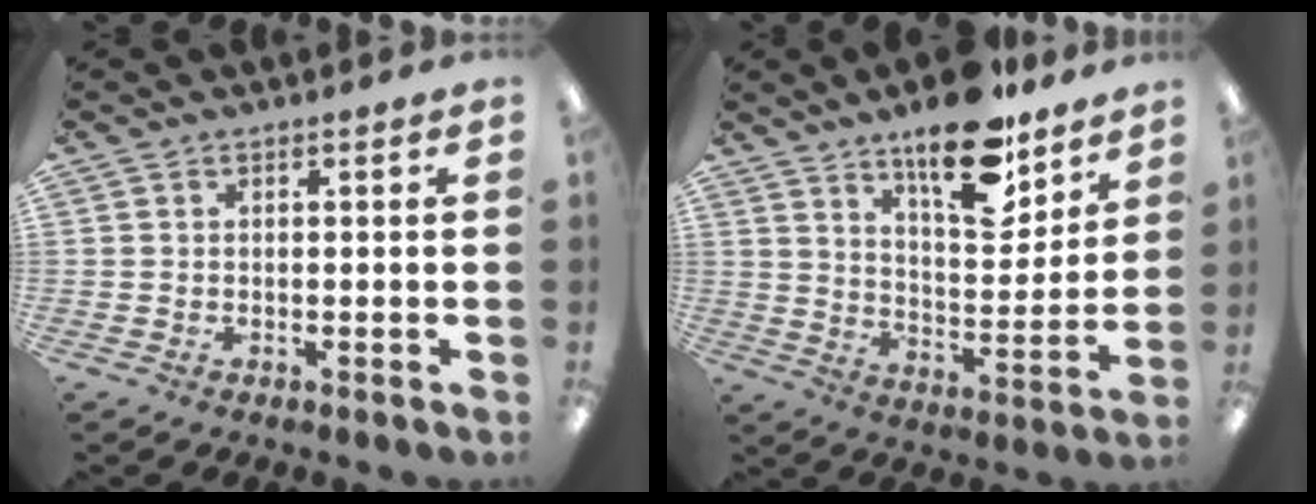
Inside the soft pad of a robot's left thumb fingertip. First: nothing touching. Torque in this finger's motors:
{"motor_torque": [1.73, 1.10, 1.41, -1.35, 0.45]}